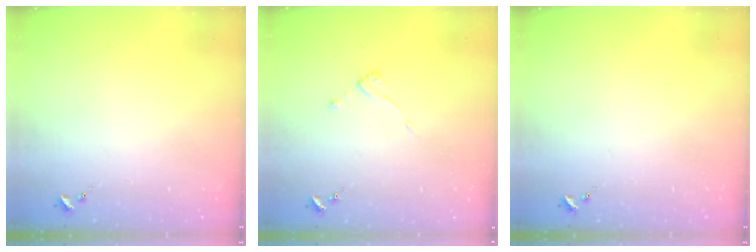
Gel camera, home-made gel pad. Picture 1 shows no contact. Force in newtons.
{"total": 3.6, "press": 3.6, "slide": 0.3}
{"total": 0.0}